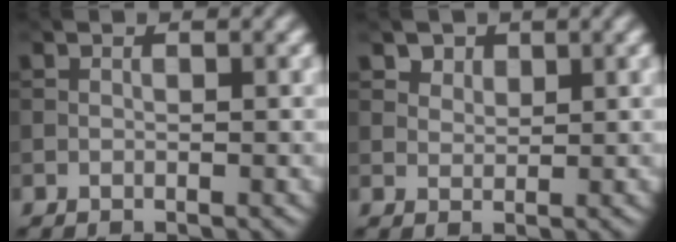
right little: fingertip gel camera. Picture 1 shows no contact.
{"total": 2.5, "force": [1.8, 1.6, 0.9], "torque": [-0.023, -0.012, 0.045]}